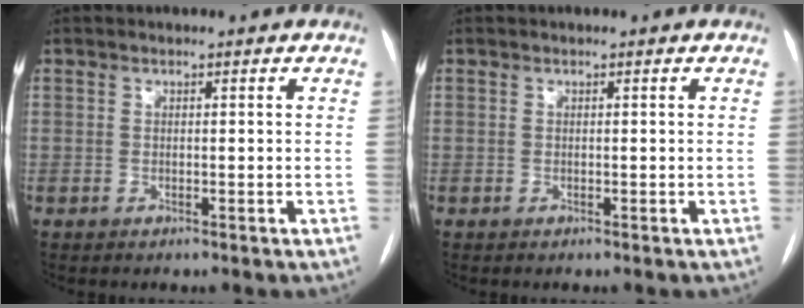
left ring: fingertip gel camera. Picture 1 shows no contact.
{"total": 0.0}